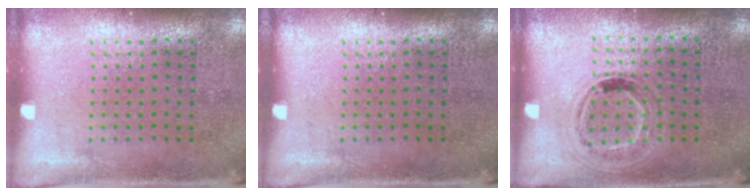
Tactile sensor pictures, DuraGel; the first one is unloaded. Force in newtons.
{"total": 0.0}
{"total": 1.0, "press": 0.9, "slide": 0.5}